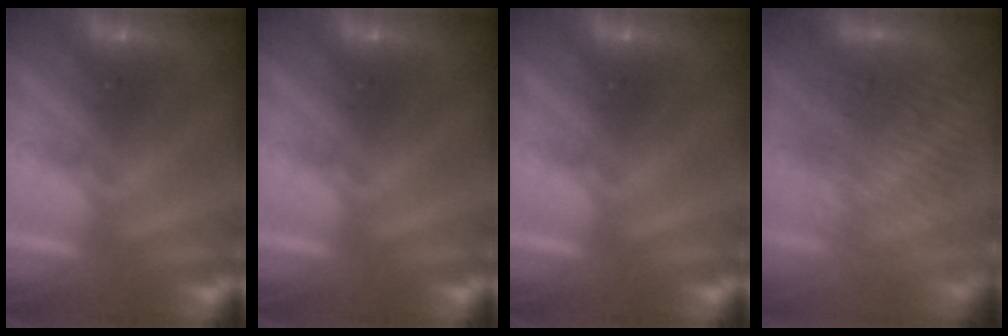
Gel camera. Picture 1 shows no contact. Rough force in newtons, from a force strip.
{"total": 0.0}
{"total": 0.0}
{"total": 3.4}